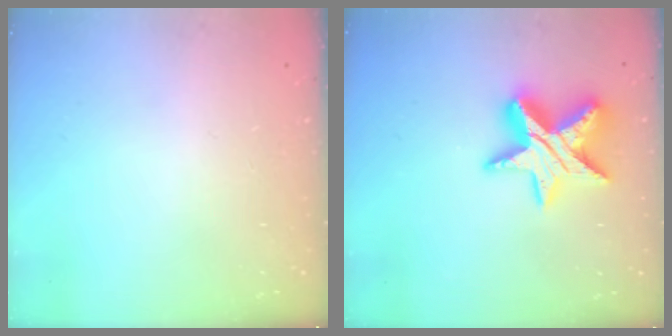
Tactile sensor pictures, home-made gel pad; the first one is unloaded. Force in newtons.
{"total": 15.7, "press": 15.7, "slide": 1.3}